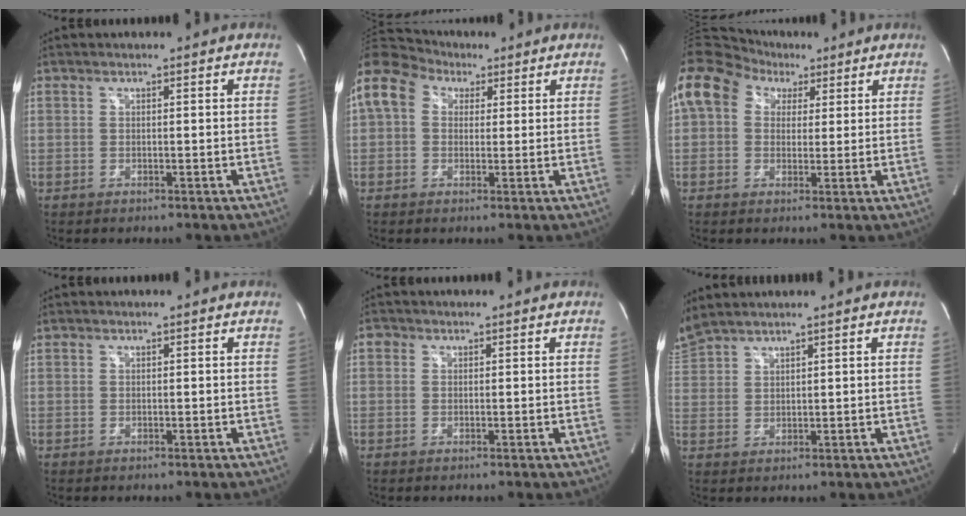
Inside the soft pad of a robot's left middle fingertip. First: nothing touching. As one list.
[{"total": 9.1, "force": [3.7, 6.6, 5.0], "torque": [-0.115, 0.056, 0.066]}, {"total": 10.5, "force": [4.2, 7.9, 5.4], "torque": [-0.116, 0.056, 0.072]}, {"total": 0.0}, {"total": 0.9, "force": [0.3, 0.8, 0.2], "torque": [0.004, 0.002, 0.003]}, {"total": 4.8, "force": [4.7, 0.0, 1.2], "torque": [-0.045, 0.021, 0.105]}]